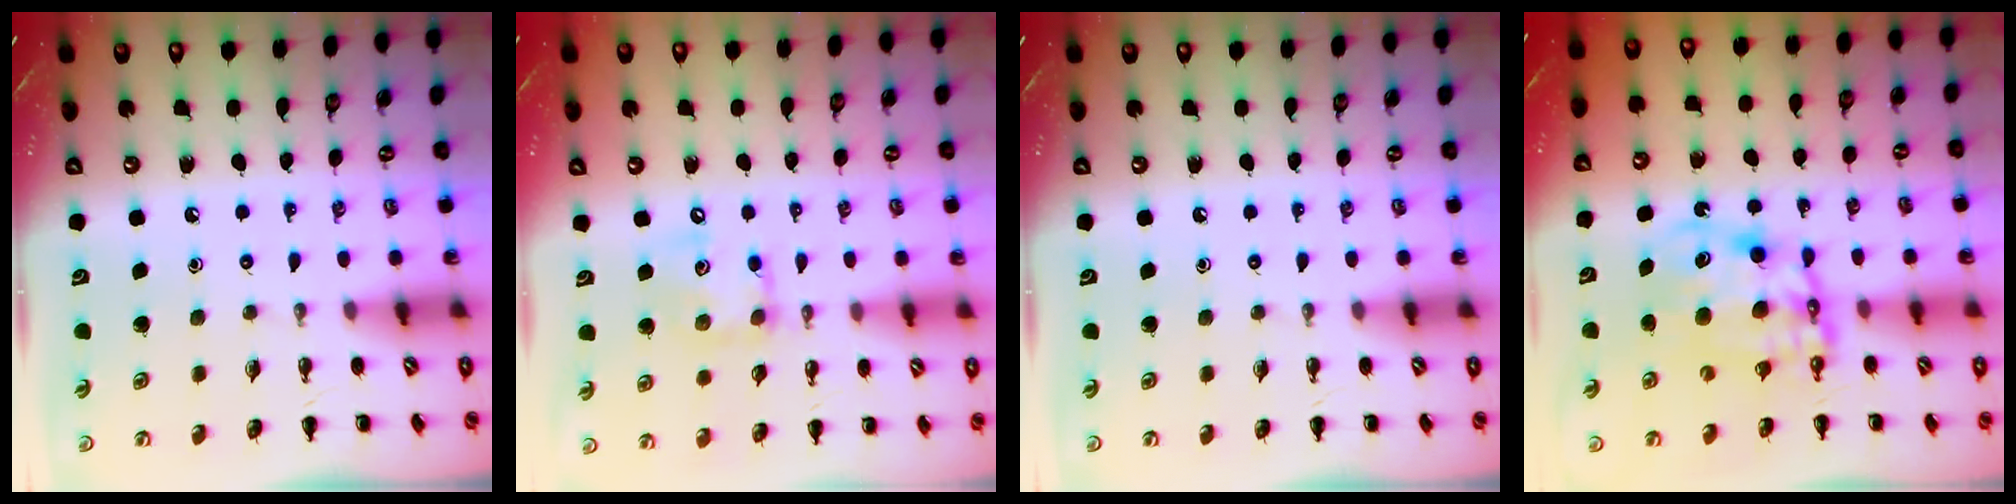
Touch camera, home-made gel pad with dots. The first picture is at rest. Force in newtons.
{"total": 9.8, "press": 9.7, "slide": 1.4}
{"total": 0.0}
{"total": 10.5, "press": 10.1, "slide": 2.9}